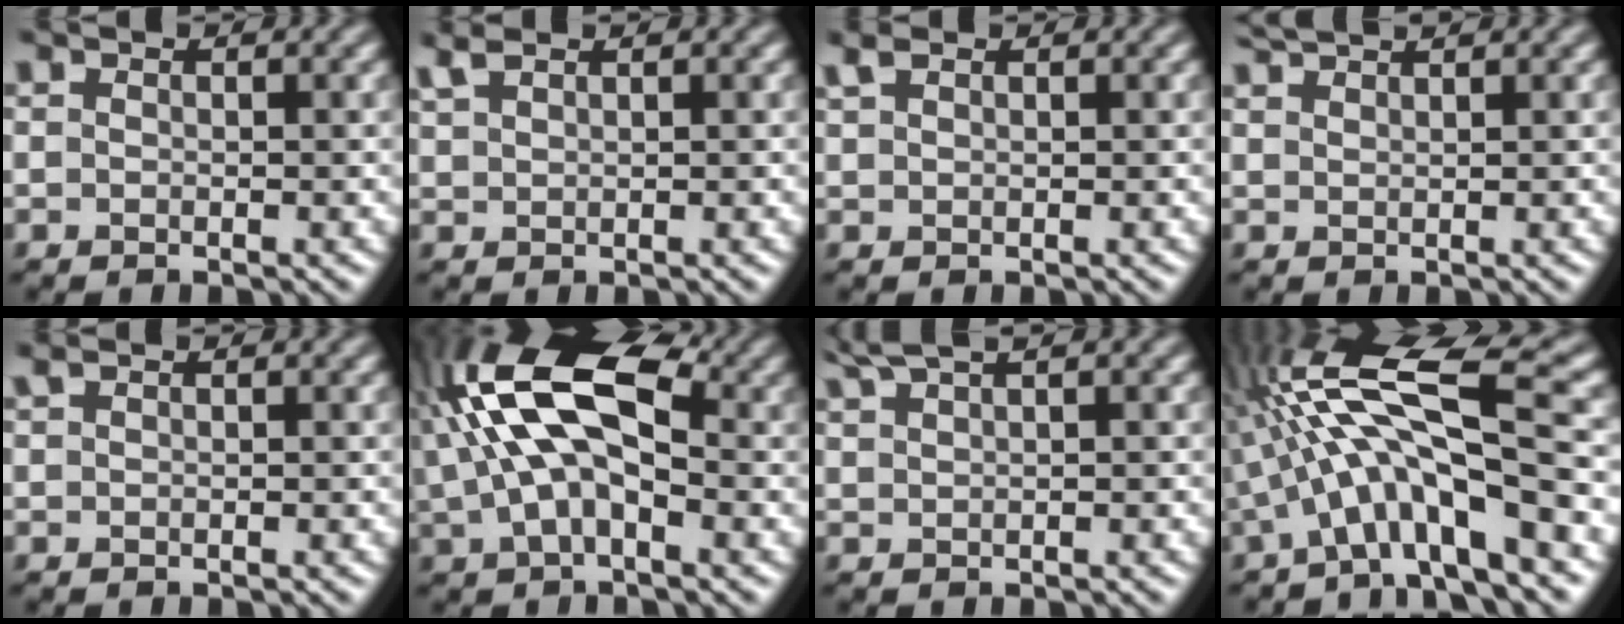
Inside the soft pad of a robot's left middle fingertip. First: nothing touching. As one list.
[{"total": 1.6, "force": [1.5, 0.2, 0.7], "torque": [-0.019, 0.009, 0.036]}, {"total": 1.4, "force": [1.2, 0.5, 0.5], "torque": [-0.012, 0.007, 0.024]}, {"total": 1.8, "force": [1.8, -0.2, 0.3], "torque": [-0.007, 0.011, 0.038]}, {"total": 0.6, "force": [0.6, 0.1, 0.2], "torque": [-0.007, 0.001, 0.013]}, {"total": 11.3, "force": [2.5, 6.0, 9.2], "torque": [-0.182, 0.031, 0.029]}, {"total": 3.0, "force": [2.5, 0.5, 1.6], "torque": [-0.030, 0.016, 0.051]}, {"total": 10.6, "force": [-0.8, 2.6, 10.3], "torque": [-0.173, 0.029, -0.024]}]